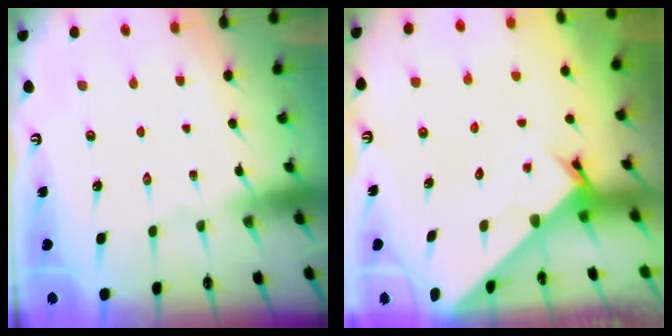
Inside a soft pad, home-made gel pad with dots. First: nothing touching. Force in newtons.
{"total": 2.4, "press": 2.4, "slide": 0.1}